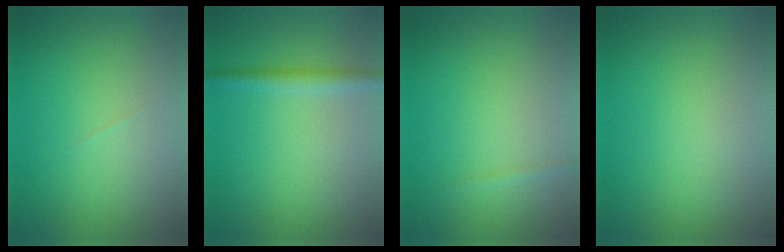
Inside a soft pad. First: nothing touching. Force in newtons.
{"total": 2.1, "press": 2.1, "slide": 0.0}
{"total": 0.6, "press": 0.6, "slide": 0.0}
{"total": 0.0}